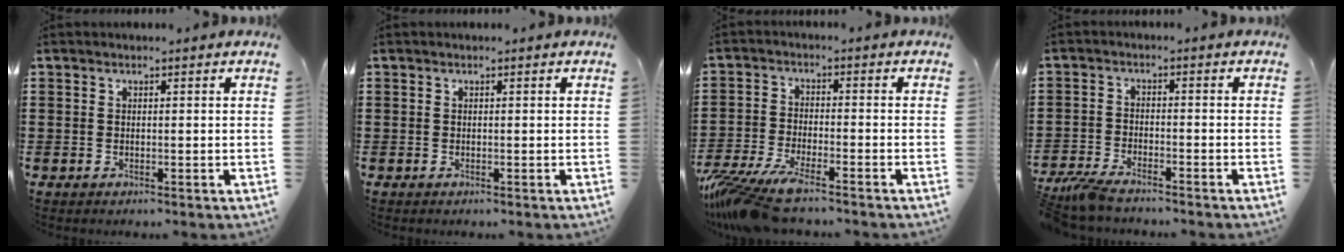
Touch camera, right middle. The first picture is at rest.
{"total": 0.0}
{"total": 7.8, "force": [-6.6, 1.1, 4.1], "torque": [-0.106, -0.011, -0.131]}
{"total": 4.0, "force": [-3.6, 0.6, 1.5], "torque": [-0.047, -0.006, -0.077]}